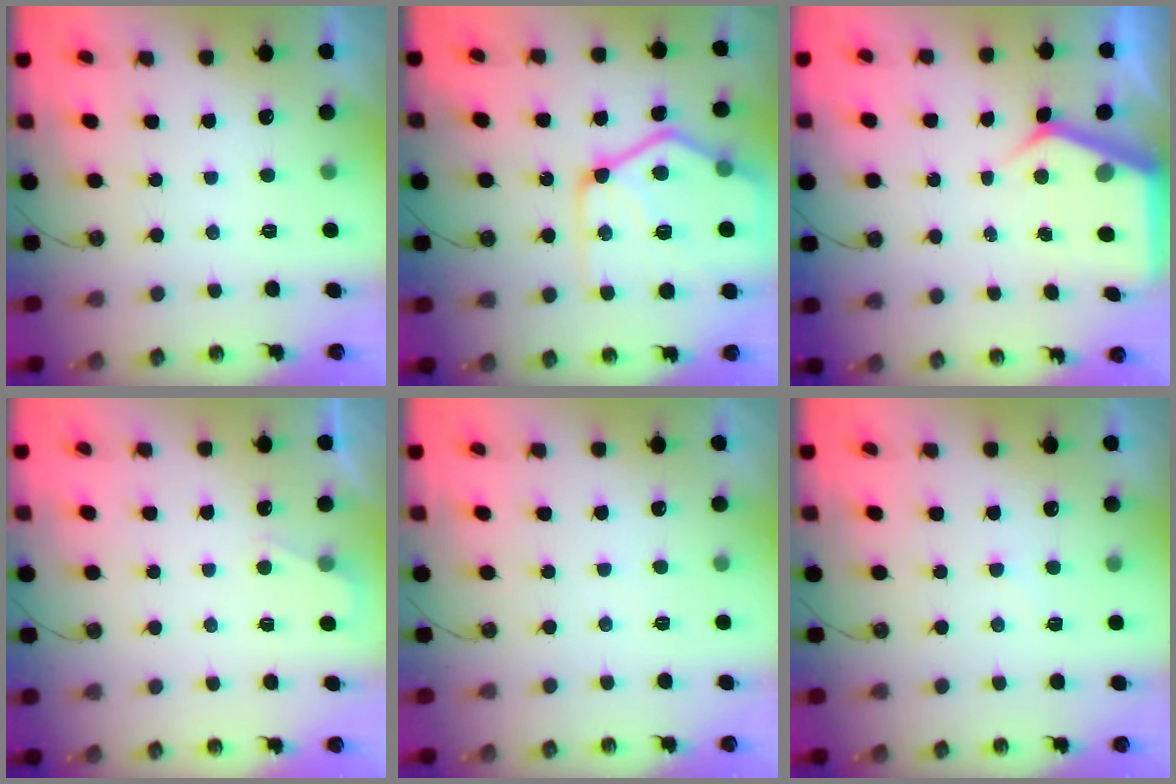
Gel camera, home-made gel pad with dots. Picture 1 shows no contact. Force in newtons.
{"total": 21.2, "press": 21.1, "slide": 2.6}
{"total": 5.7, "press": 5.7, "slide": 0.6}
{"total": 2.4, "press": 2.4, "slide": 0.4}
{"total": 1.8, "press": 1.8, "slide": 0.4}
{"total": 5.1, "press": 5.0, "slide": 0.6}